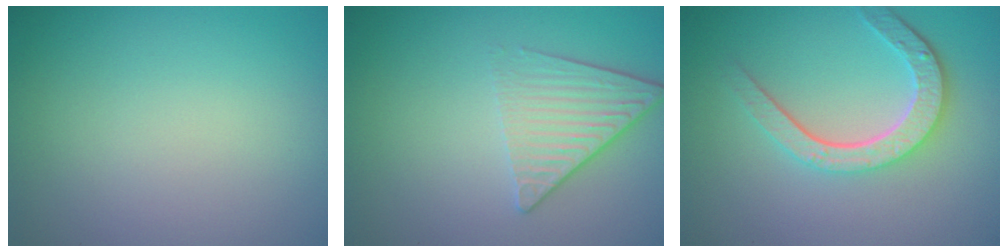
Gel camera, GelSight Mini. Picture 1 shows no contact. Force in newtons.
{"total": 3.6, "press": 2.6, "slide": 2.4}
{"total": 4.4, "press": 3.4, "slide": 2.9}